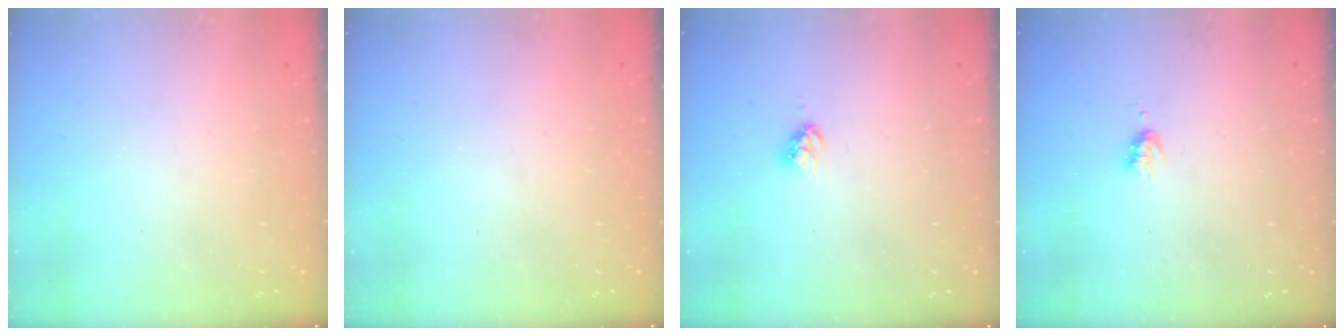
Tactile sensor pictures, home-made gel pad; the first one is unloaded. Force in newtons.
{"total": 0.0}
{"total": 3.2, "press": 3.2, "slide": 0.5}
{"total": 2.9, "press": 2.8, "slide": 0.5}